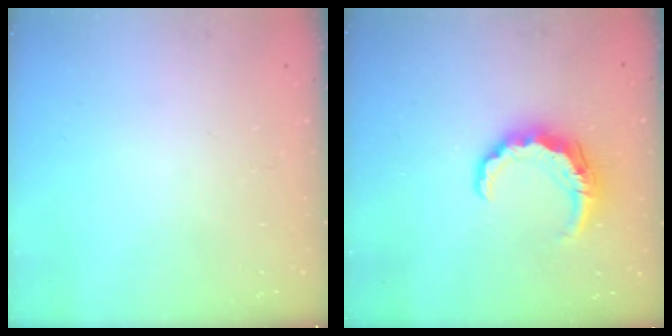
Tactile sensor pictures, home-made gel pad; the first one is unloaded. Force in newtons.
{"total": 8.0, "press": 7.9, "slide": 1.2}